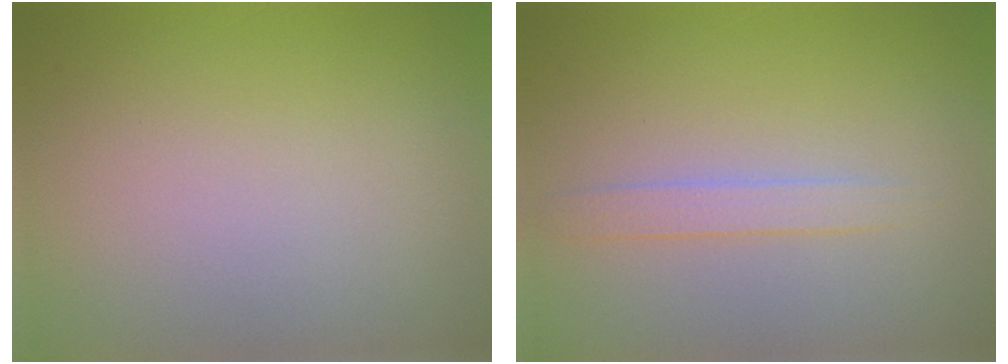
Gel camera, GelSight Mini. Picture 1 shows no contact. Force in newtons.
{"total": 1.6, "press": 1.6, "slide": 0.1}